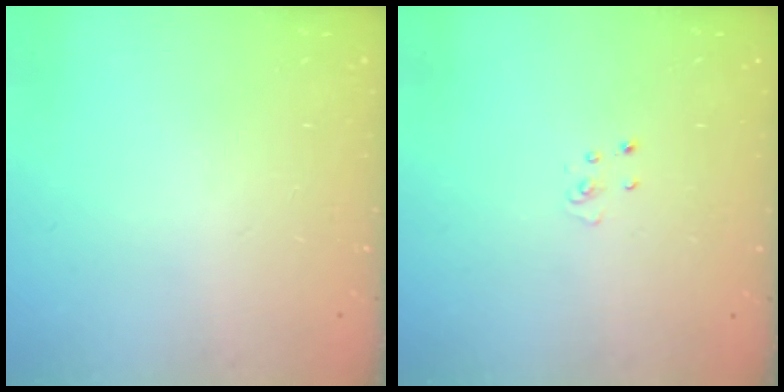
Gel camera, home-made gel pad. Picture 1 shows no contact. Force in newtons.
{"total": 2.5, "press": 2.5, "slide": 0.3}